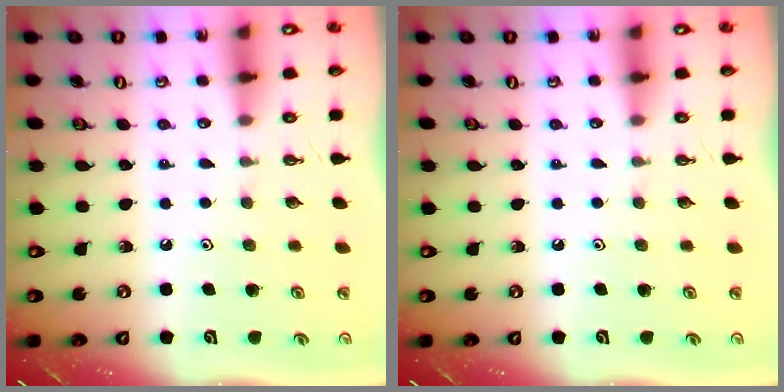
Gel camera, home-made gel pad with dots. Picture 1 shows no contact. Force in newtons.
{"total": 0.0}